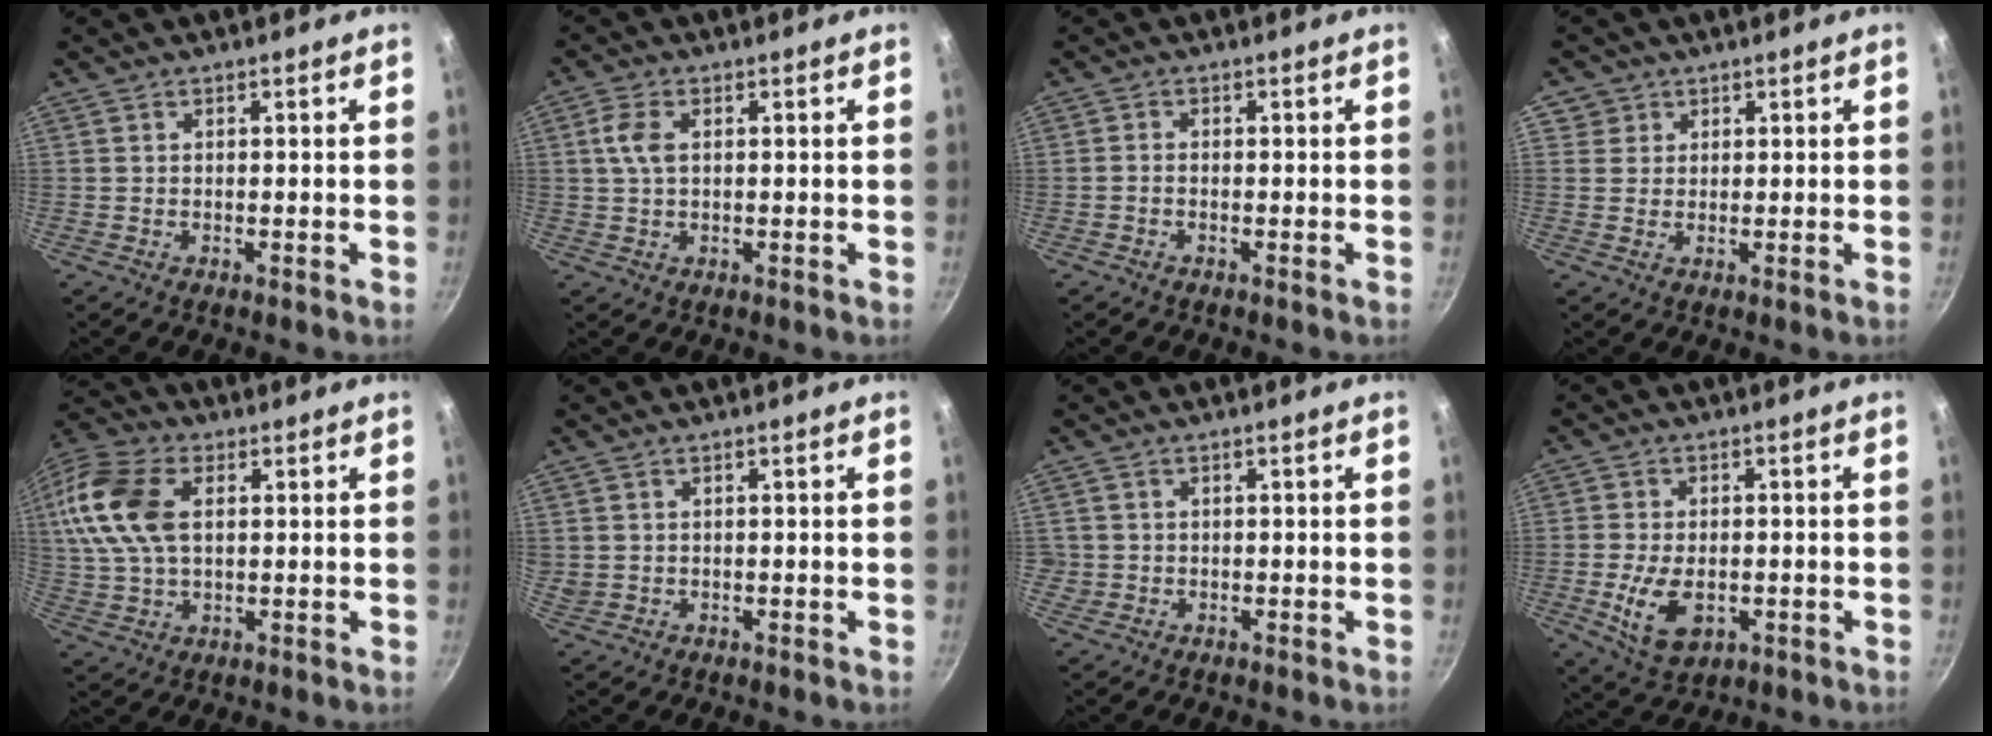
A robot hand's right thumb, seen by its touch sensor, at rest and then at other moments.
{"total": 4.2, "force": [0.8, 2.3, 3.4], "torque": [-0.075, 0.007, 0.013]}
{"total": 0.9, "force": [-0.6, 0.3, 0.6], "torque": [-0.017, 0.007, -0.017]}
{"total": 3.0, "force": [1.2, 2.8, 0.2], "torque": [0.026, 0.006, 0.016]}
{"total": 16.4, "force": [3.3, 10.2, 12.4], "torque": [-0.255, 0.018, 0.054]}
{"total": 1.0, "force": [0.3, 0.8, 0.4], "torque": [-0.012, 0.005, 0.013]}
{"total": 1.3, "force": [-0.2, 1.3, 0.1], "torque": [0.003, 0.006, 0.000]}
{"total": 9.0, "force": [-2.1, 5.4, 6.9], "torque": [-0.126, -0.001, -0.028]}